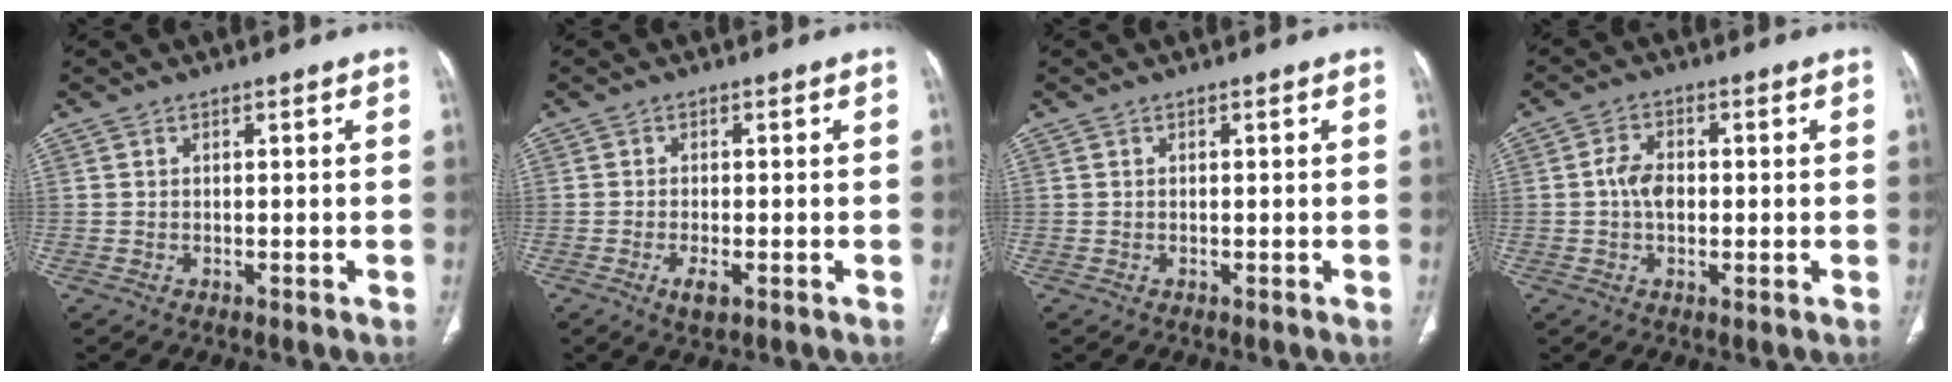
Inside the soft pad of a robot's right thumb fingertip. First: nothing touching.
{"total": 3.1, "force": [-1.3, 1.2, 2.5], "torque": [-0.050, -0.004, -0.022]}
{"total": 0.0}
{"total": 4.9, "force": [0.0, 3.1, 3.8], "torque": [-0.065, 0.006, -0.006]}